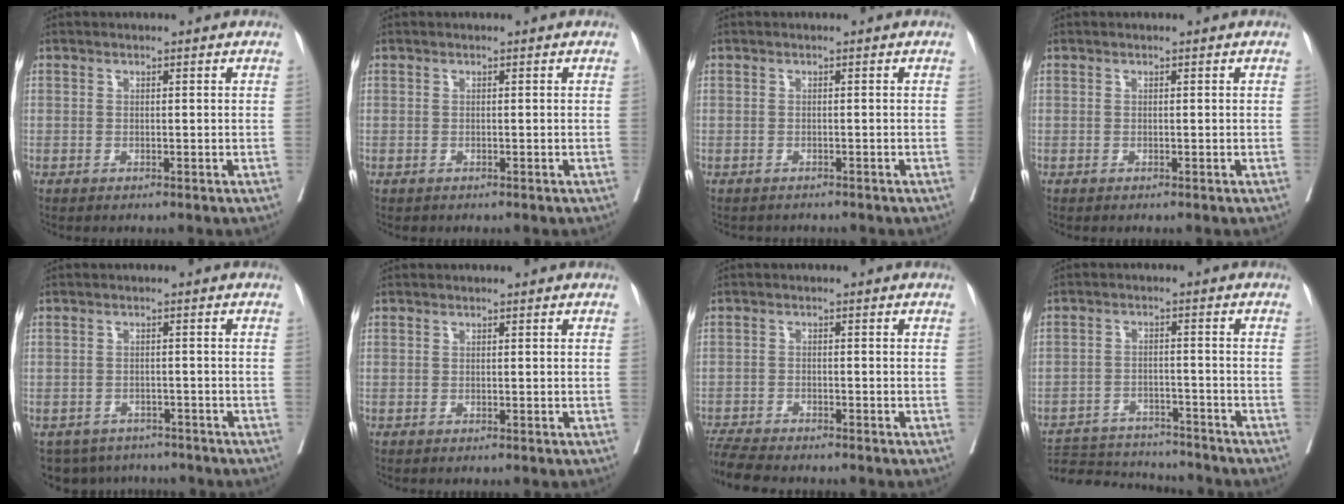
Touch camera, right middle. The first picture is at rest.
{"total": 0.0}
{"total": 2.4, "force": [-2.1, 1.1, 0.1], "torque": [-0.006, -0.002, -0.031]}
{"total": 0.0}
{"total": 5.6, "force": [-4.9, 2.6, 0.2], "torque": [0.003, 0.001, -0.067]}
{"total": 0.0}
{"total": 7.0, "force": [-6.5, 0.8, 2.5], "torque": [-0.042, -0.016, -0.110]}
{"total": 12.8, "force": [-12.1, 3.3, 2.4], "torque": [-0.041, 0.007, -0.174]}